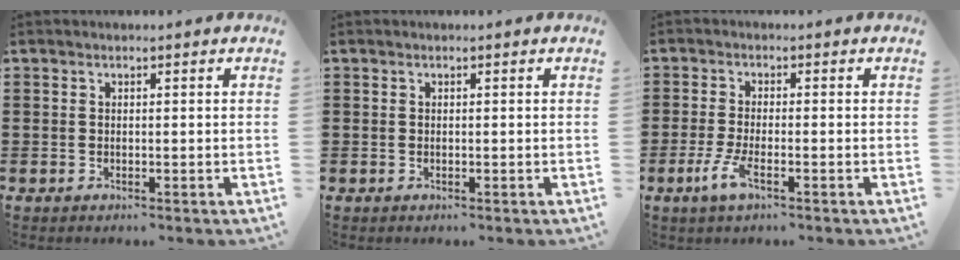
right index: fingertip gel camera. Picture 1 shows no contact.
{"total": 0.0}
{"total": 3.9, "force": [-1.9, 0.8, 3.3], "torque": [-0.083, -0.014, -0.041]}